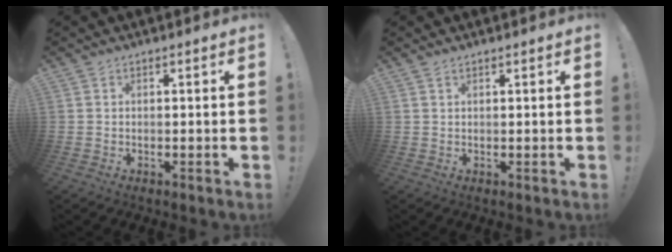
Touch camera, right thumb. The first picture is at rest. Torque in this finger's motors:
{"motor_torque": [-0.02, -0.13, 0.02, 0.25, -0.02]}